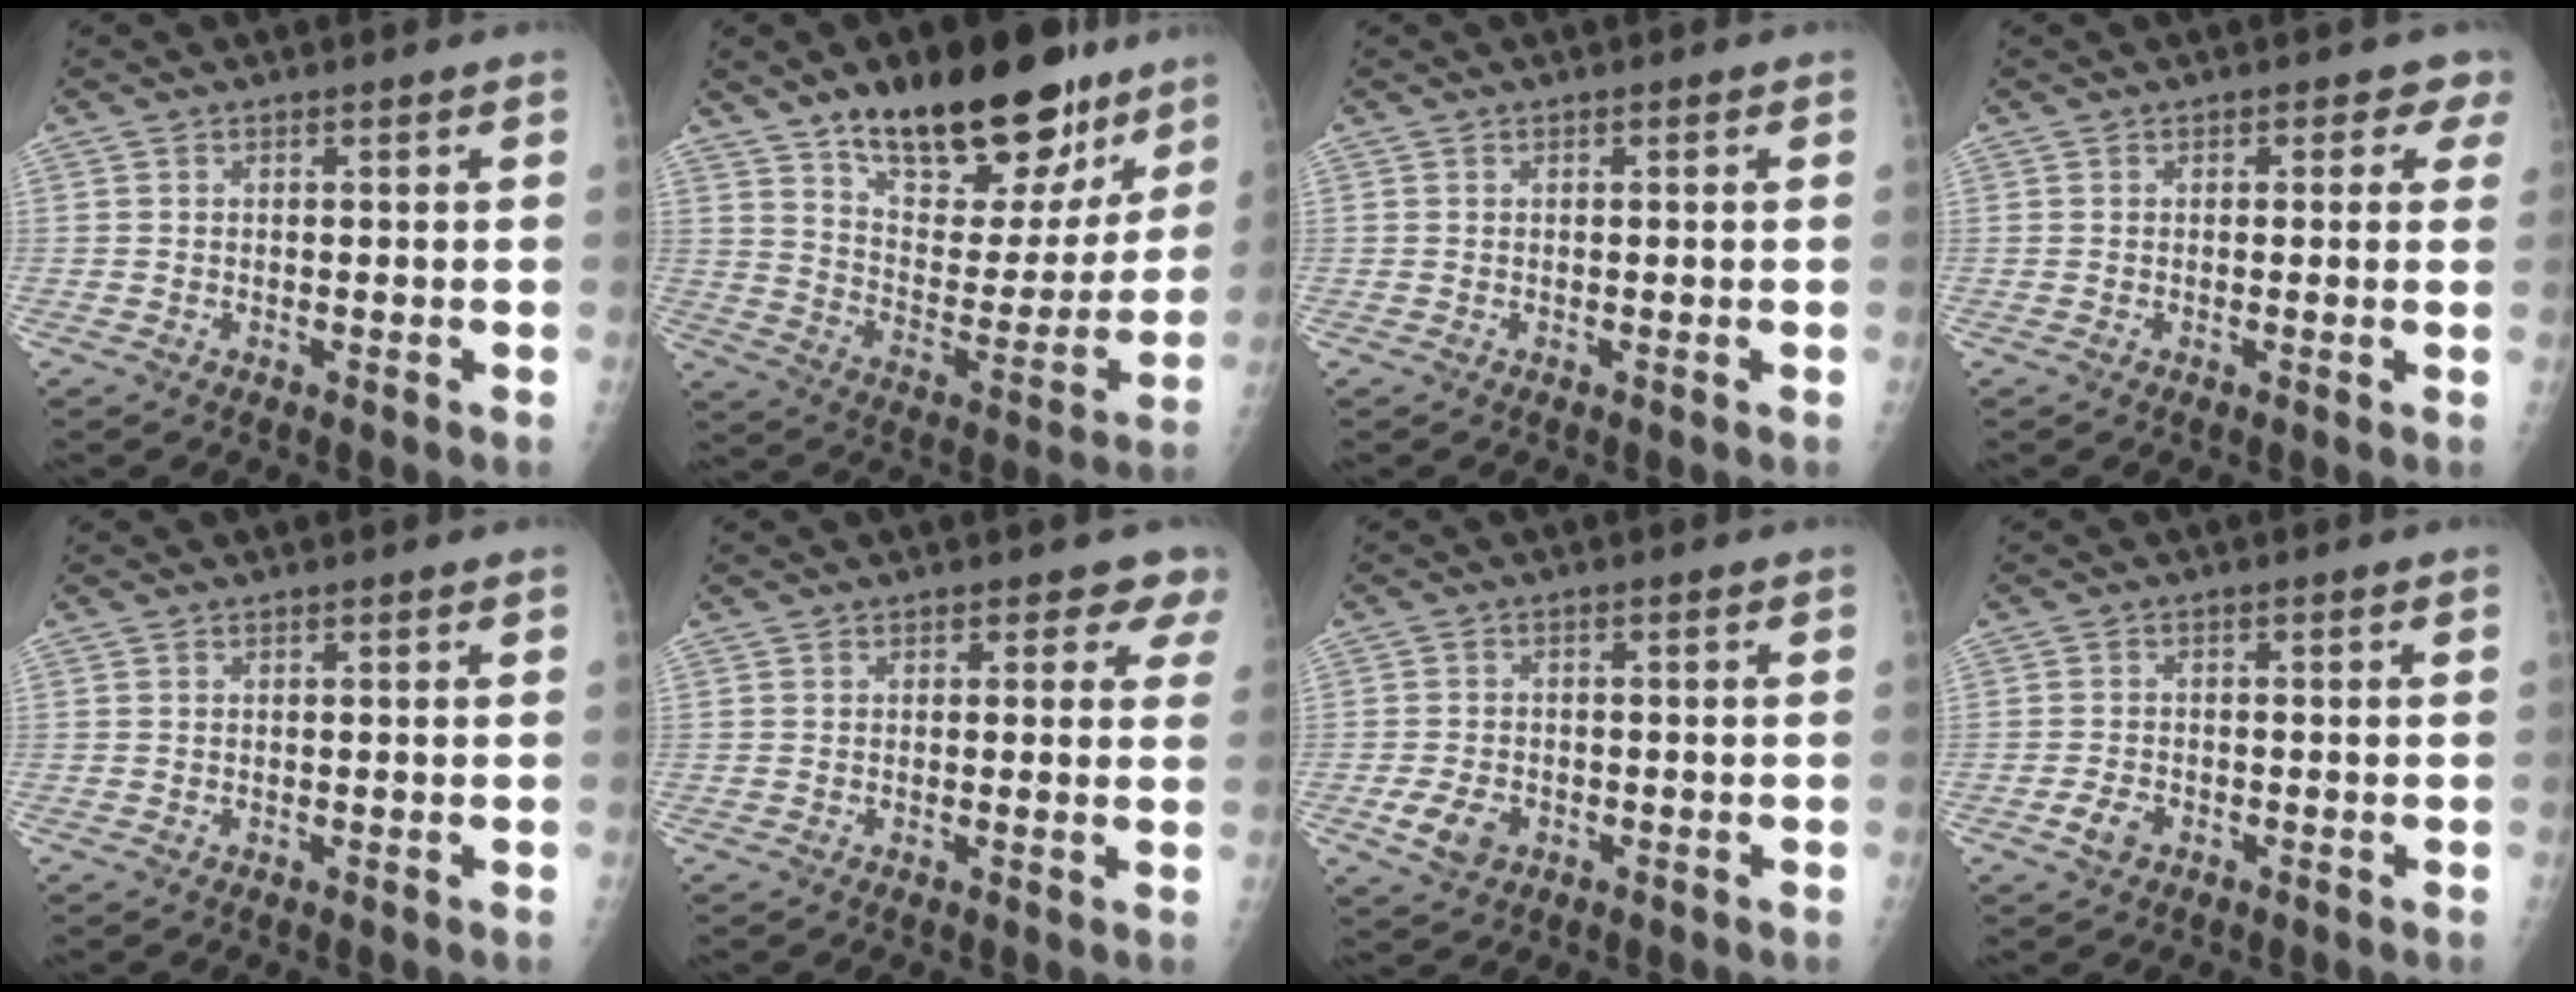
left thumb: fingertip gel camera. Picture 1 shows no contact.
{"total": 25.5, "force": [17.2, 11.2, 15.1], "torque": [-0.176, -0.078, 0.266]}
{"total": 0.0}
{"total": 2.6, "force": [1.5, 1.8, 1.1], "torque": [0.018, -0.004, 0.006]}
{"total": 0.0}
{"total": 3.6, "force": [2.5, 2.2, 1.4], "torque": [0.020, -0.009, 0.014]}
{"total": 5.0, "force": [-2.0, 3.5, 2.9], "torque": [-0.053, 0.007, -0.033]}
{"total": 2.9, "force": [-1.5, 1.9, 1.6], "torque": [-0.030, 0.009, -0.026]}